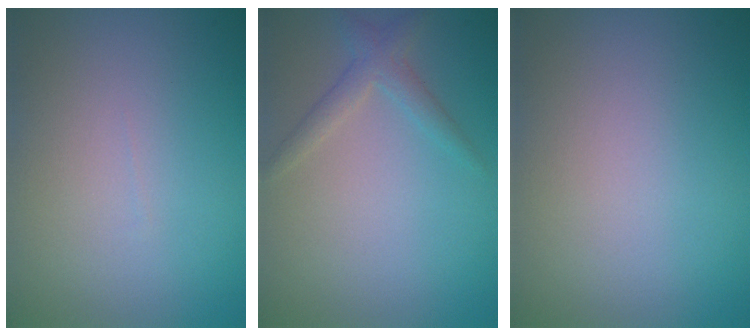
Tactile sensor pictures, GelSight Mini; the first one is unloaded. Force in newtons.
{"total": 1.8, "press": 1.8, "slide": 0.1}
{"total": 0.0}